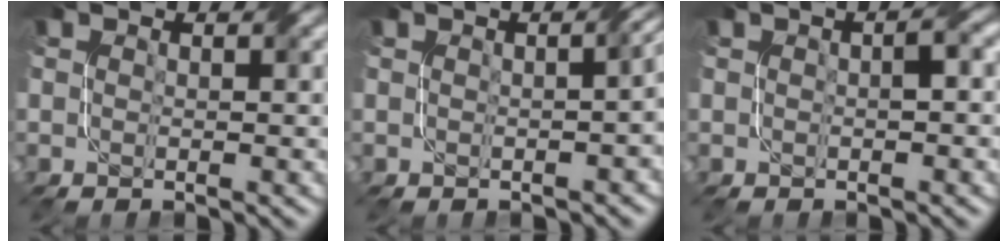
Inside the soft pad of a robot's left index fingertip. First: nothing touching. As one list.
[{"total": 3.7, "force": [-0.4, 1.6, 3.4], "torque": [-0.018, 0.003, 0.002]}, {"total": 1.5, "force": [0.0, 0.2, 1.4], "torque": [-0.025, 0.007, -0.004]}]